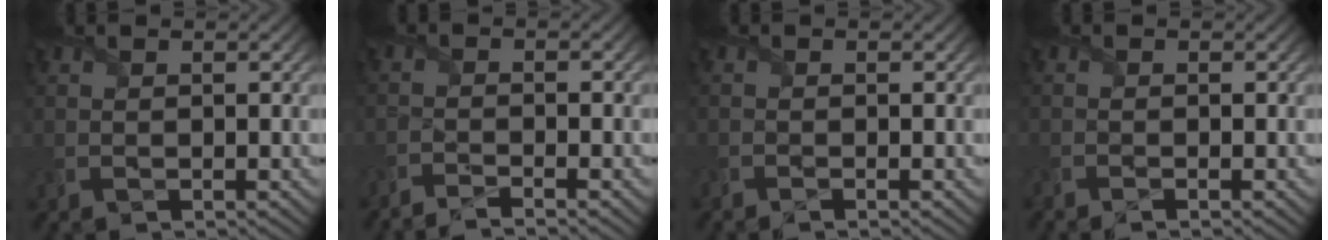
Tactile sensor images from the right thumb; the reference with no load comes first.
{"total": 2.2, "force": [-2.0, -0.5, 0.7], "torque": [-0.016, -0.004, -0.048]}
{"total": 0.8, "force": [-0.8, -0.1, 0.2], "torque": [-0.005, -0.002, -0.016]}
{"total": 0.9, "force": [-0.9, -0.1, 0.3], "torque": [-0.009, -0.004, -0.019]}